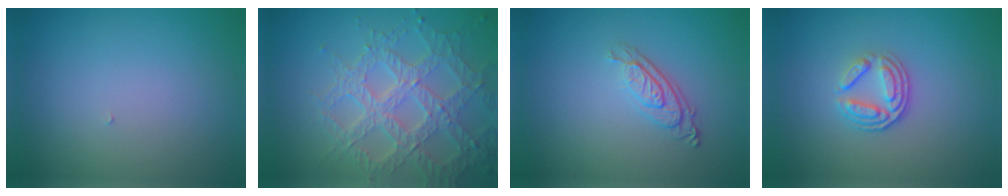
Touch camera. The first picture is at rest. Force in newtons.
{"total": 6.9, "press": 5.2, "slide": 4.5}
{"total": 2.9, "press": 2.0, "slide": 2.0}
{"total": 3.6, "press": 2.6, "slide": 2.6}